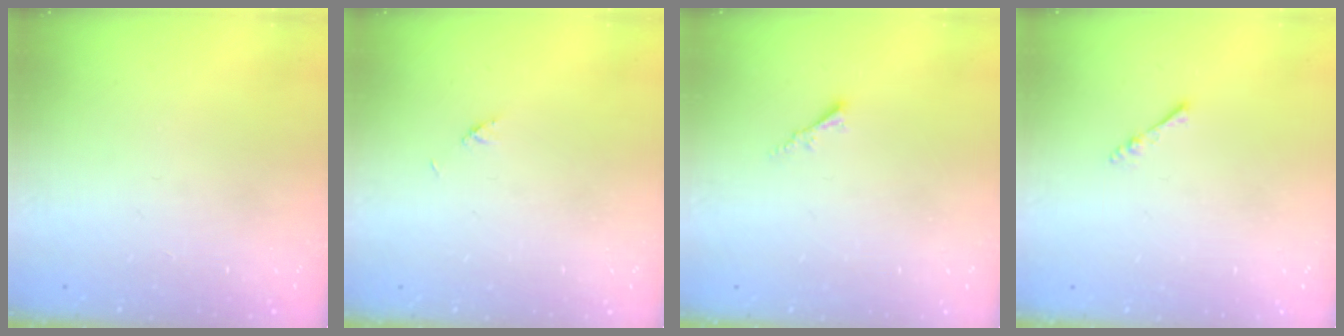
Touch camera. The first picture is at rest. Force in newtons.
{"total": 2.1, "press": 2.1, "slide": 0.3}
{"total": 1.8, "press": 1.7, "slide": 0.5}
{"total": 2.4, "press": 2.3, "slide": 0.5}